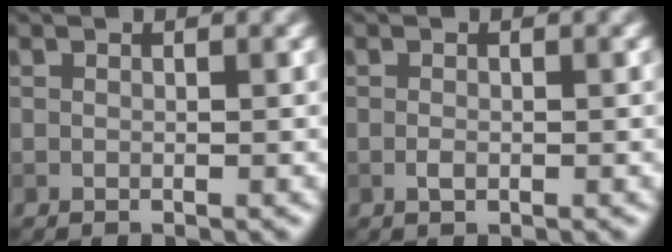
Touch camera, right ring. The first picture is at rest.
{"total": 0.7, "force": [-0.3, 0.3, 0.6], "torque": [-0.014, 0.000, -0.007]}